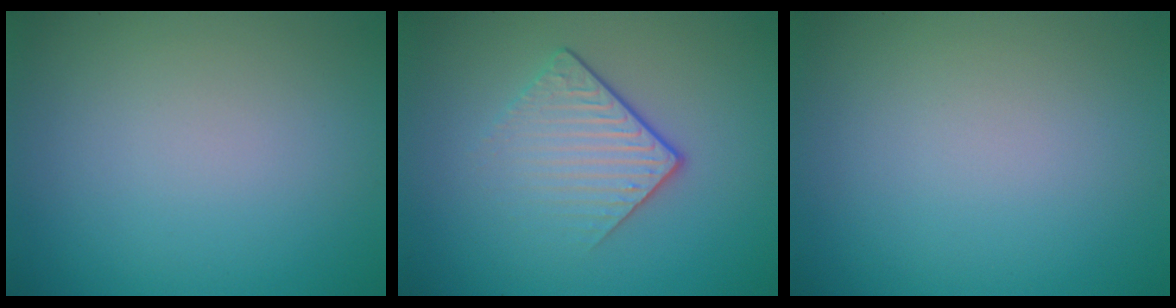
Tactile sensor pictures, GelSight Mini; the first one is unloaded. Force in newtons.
{"total": 4.0, "press": 2.4, "slide": 3.2}
{"total": 0.0}